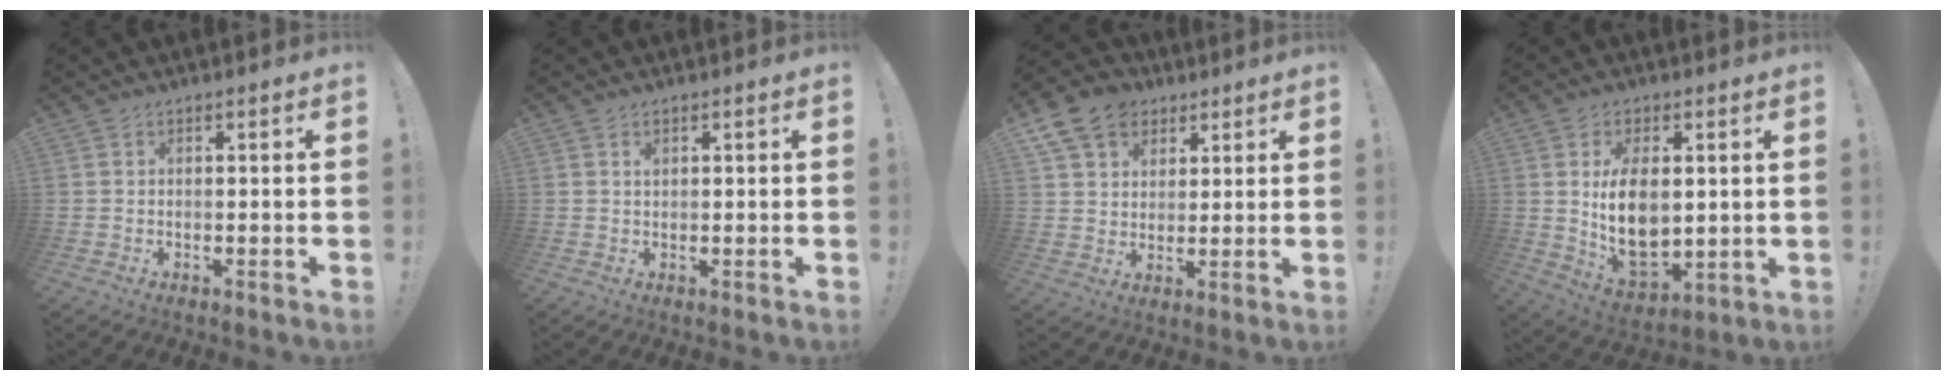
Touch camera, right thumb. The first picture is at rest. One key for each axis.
{"total": 0.8, "fx": 0.5, "fy": 0.5, "fz": 0.4, "tx": 0.000, "ty": -0.002, "tz": 0.008}
{"total": 12.3, "fx": 6.2, "fy": 9.4, "fz": 4.8, "tx": -0.076, "ty": -0.026, "tz": 0.125}
{"total": 13.2, "fx": 2.3, "fy": 8.1, "fz": 10.2, "tx": -0.177, "ty": -0.025, "tz": 0.041}